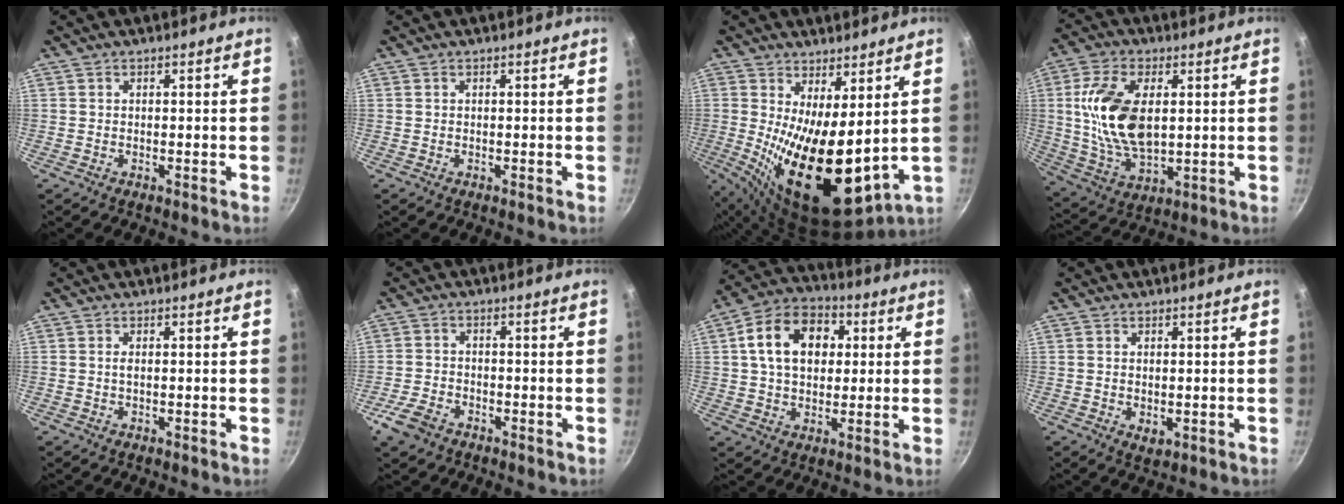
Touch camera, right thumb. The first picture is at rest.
{"total": 0.0}
{"total": 16.4, "force": [2.1, 6.6, 14.8], "torque": [-0.215, -0.044, 0.053]}
{"total": 15.9, "force": [2.3, 8.8, 13.0], "torque": [-0.238, -0.007, 0.050]}
{"total": 0.7, "force": [0.0, 0.2, 0.7], "torque": [-0.016, 0.001, 0.000]}
{"total": 5.7, "force": [-3.5, 3.4, 2.9], "torque": [-0.063, 0.022, -0.069]}
{"total": 14.2, "force": [3.0, 10.1, 9.4], "torque": [-0.130, 0.018, 0.036]}
{"total": 2.3, "force": [-0.1, 1.4, 1.8], "torque": [-0.027, -0.007, 0.000]}